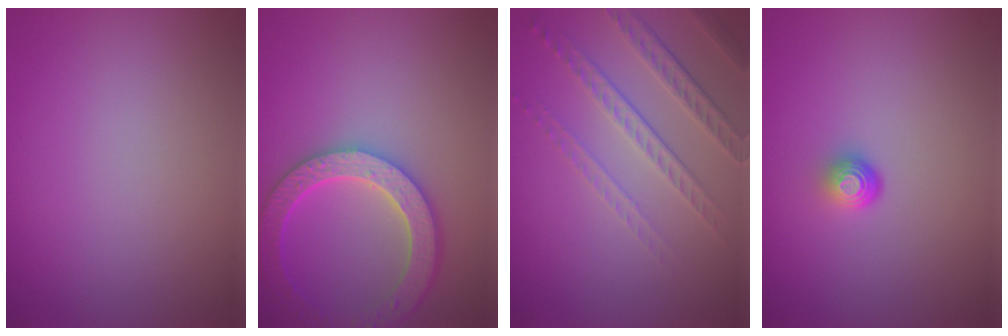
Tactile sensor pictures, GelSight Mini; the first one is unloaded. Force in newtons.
{"total": 5.9, "press": 5.3, "slide": 2.8}
{"total": 4.6, "press": 3.1, "slide": 3.4}
{"total": 1.7, "press": 1.1, "slide": 1.3}